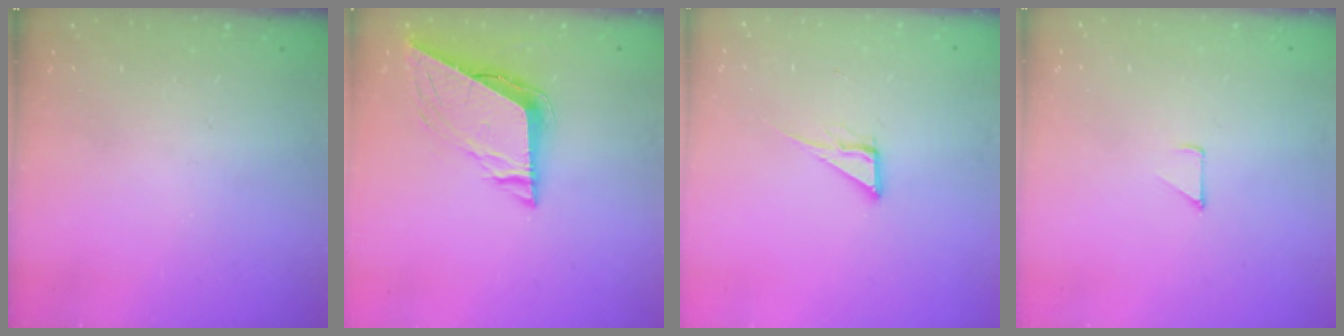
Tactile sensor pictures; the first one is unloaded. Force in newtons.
{"total": 8.4, "press": 8.4, "slide": 0.8}
{"total": 6.1, "press": 6.1, "slide": 0.4}
{"total": 3.3, "press": 3.3, "slide": 0.3}